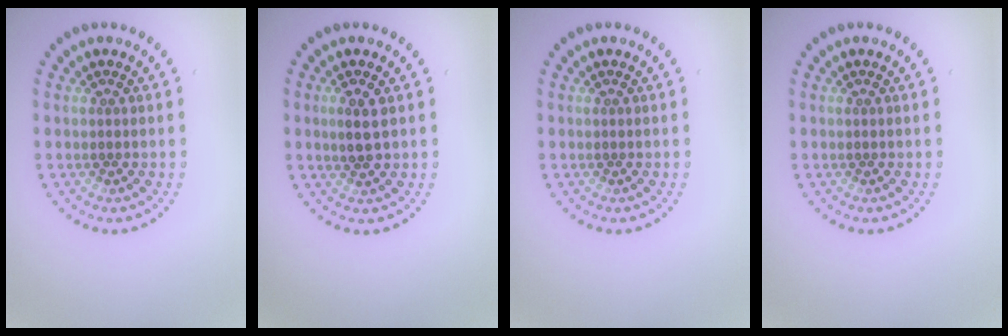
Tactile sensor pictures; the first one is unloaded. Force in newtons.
{"total": 2.1, "press": 2.1, "slide": 0.4}
{"total": 0.0}
{"total": 0.0}